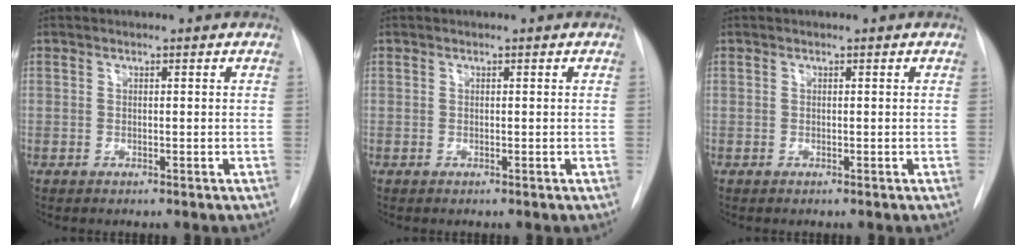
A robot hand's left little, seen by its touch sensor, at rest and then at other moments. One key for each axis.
{"total": 0.0}
{"total": 0.0}